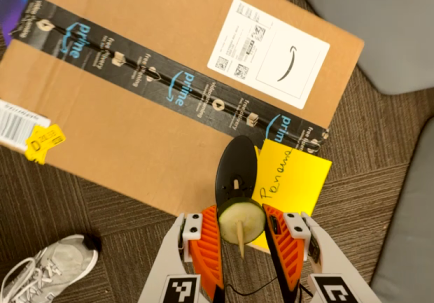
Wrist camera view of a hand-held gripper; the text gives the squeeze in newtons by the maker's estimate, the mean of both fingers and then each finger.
{"total": 9.7, "left": 9.9, "right": 9.5}